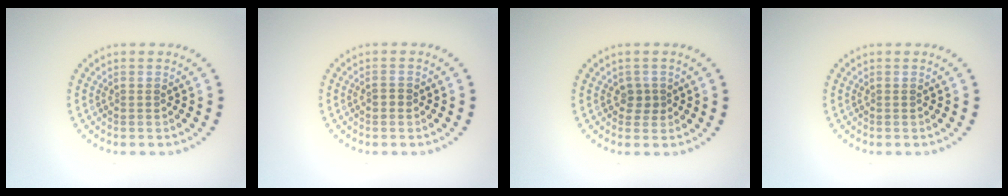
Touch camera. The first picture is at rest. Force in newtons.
{"total": 0.9, "press": 0.9, "slide": 0.2}
{"total": 1.2, "press": 1.1, "slide": 0.6}
{"total": 0.0}